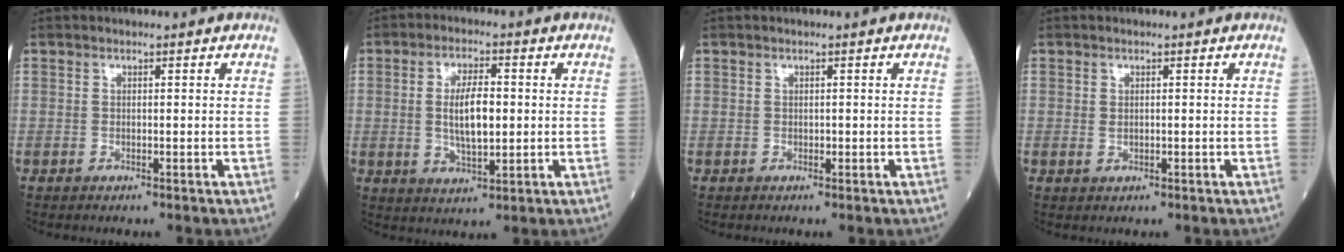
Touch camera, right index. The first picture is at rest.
{"total": 7.3, "force": [0.2, 2.4, 6.8], "torque": [-0.131, 0.001, 0.005]}
{"total": 0.0}
{"total": 1.0, "force": [0.0, 0.5, 0.9], "torque": [-0.017, -0.002, 0.003]}